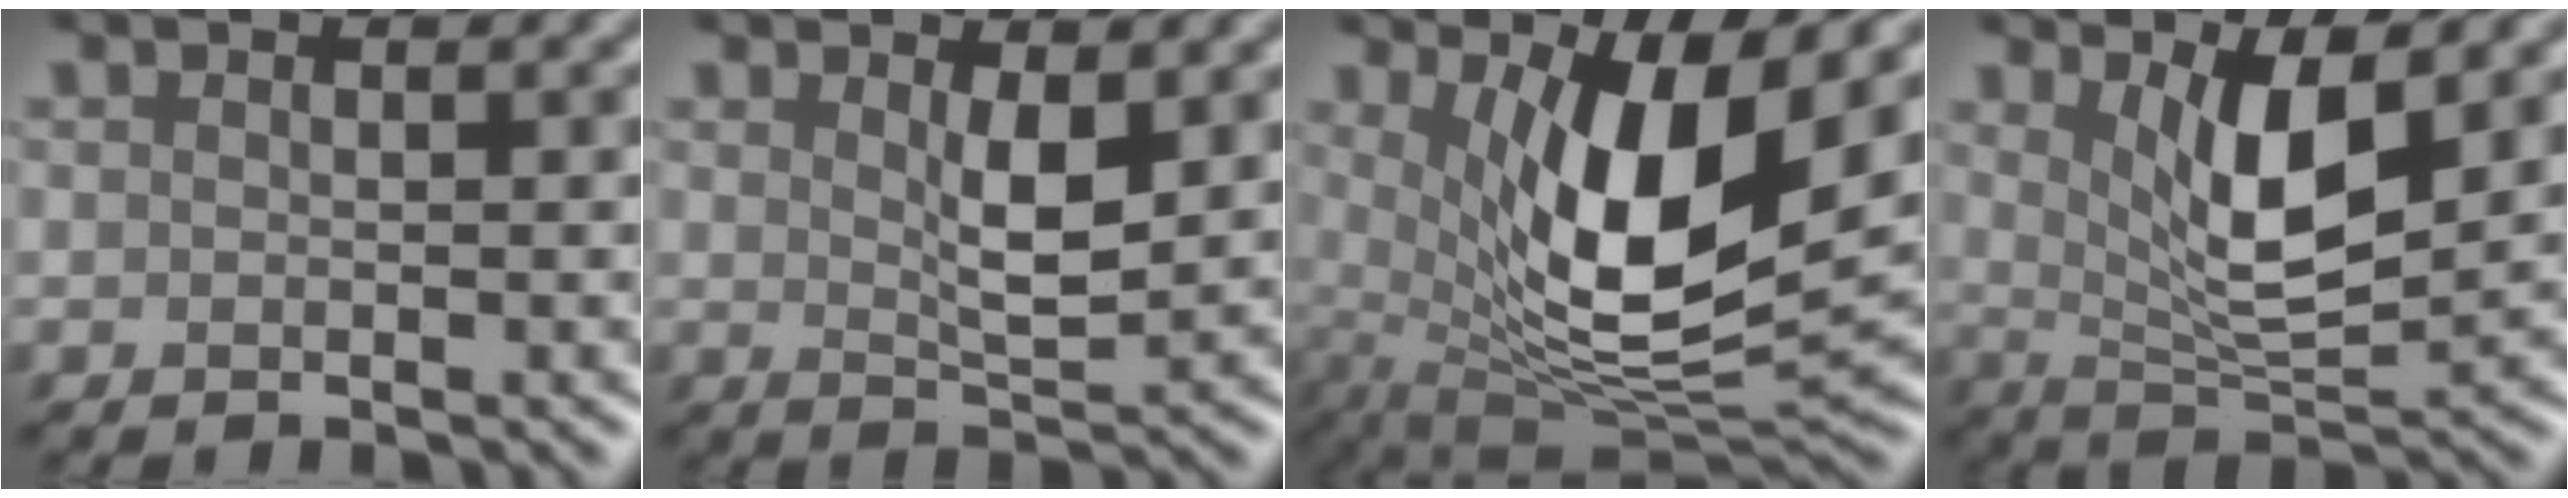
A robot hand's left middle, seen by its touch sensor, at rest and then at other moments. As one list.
[{"total": 2.9, "force": [1.2, 0.7, 2.5], "torque": [-0.046, -0.008, 0.022]}, {"total": 10.5, "force": [3.1, 3.3, 9.4], "torque": [-0.161, -0.021, 0.059]}, {"total": 5.9, "force": [2.3, 1.7, 5.2], "torque": [-0.093, -0.014, 0.047]}]